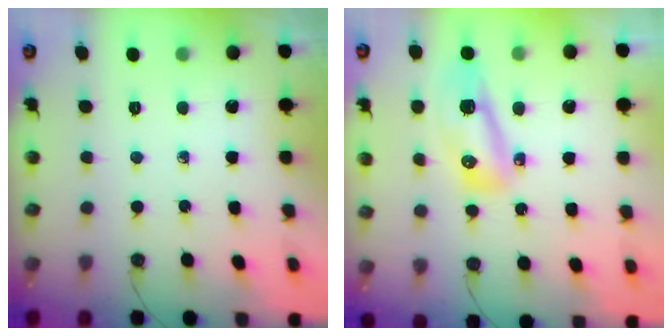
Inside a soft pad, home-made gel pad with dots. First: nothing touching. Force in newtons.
{"total": 17.7, "press": 13.1, "slide": 12.0}